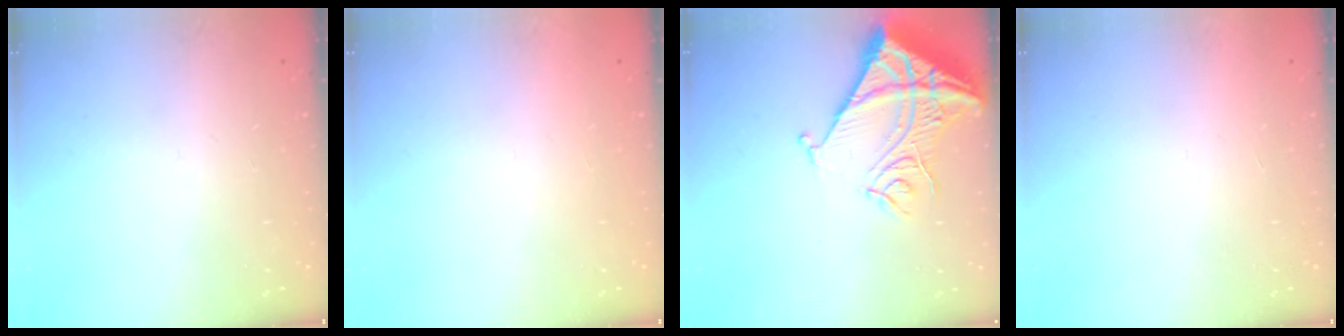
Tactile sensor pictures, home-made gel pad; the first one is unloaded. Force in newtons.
{"total": 1.6, "press": 1.5, "slide": 0.1}
{"total": 16.8, "press": 16.6, "slide": 2.1}
{"total": 1.7, "press": 1.7, "slide": 0.1}